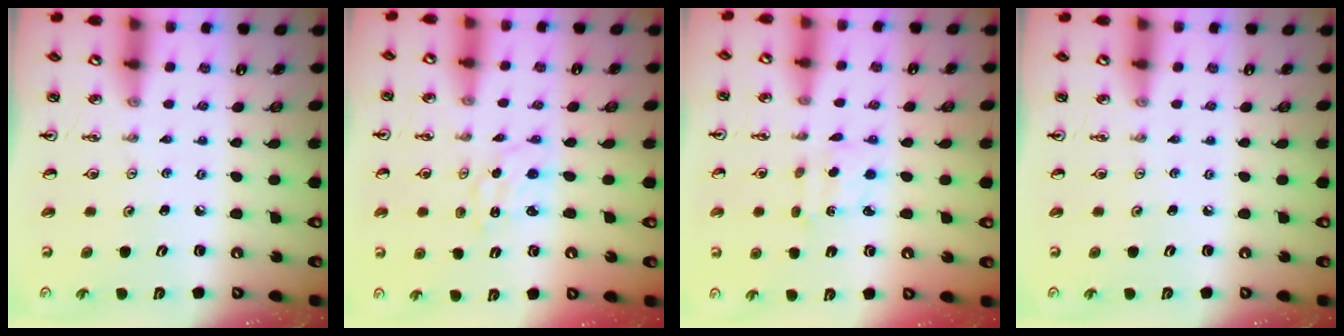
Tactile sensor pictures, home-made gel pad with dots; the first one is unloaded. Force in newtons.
{"total": 0.7, "press": 0.6, "slide": 0.3}
{"total": 1.9, "press": 1.8, "slide": 0.6}
{"total": 0.0}